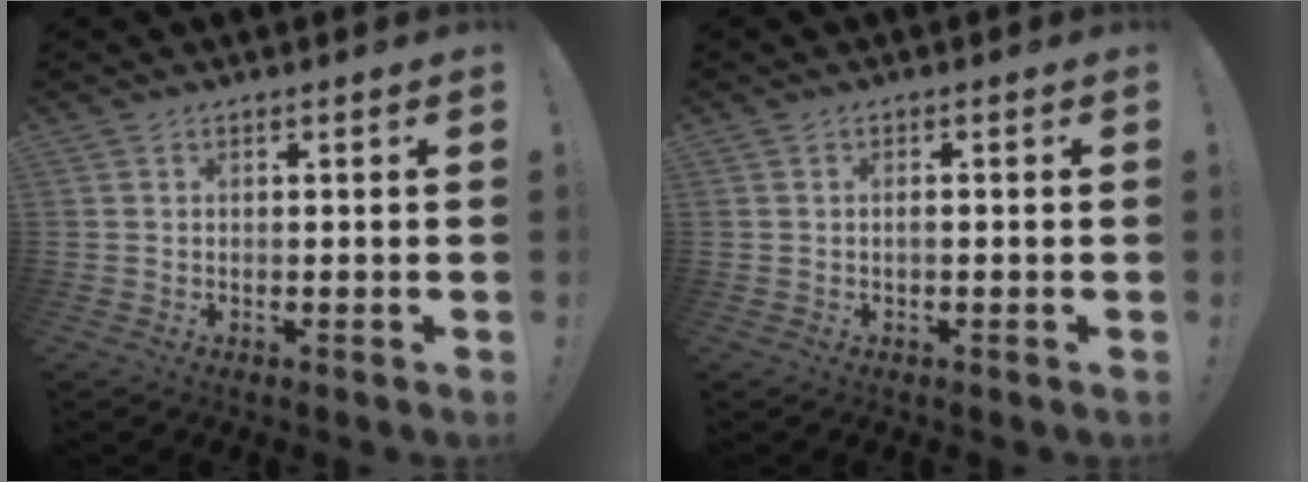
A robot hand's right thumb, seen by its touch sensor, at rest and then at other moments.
{"total": 1.2, "force": [-0.6, 0.0, 1.0], "torque": [-0.024, 0.003, -0.010]}